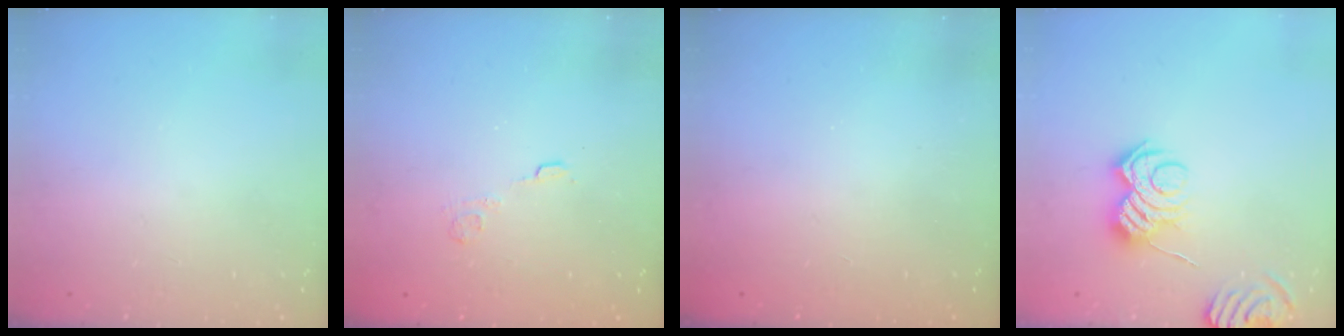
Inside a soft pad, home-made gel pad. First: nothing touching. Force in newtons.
{"total": 2.7, "press": 2.3, "slide": 1.4}
{"total": 2.3, "press": 2.2, "slide": 0.7}
{"total": 9.7, "press": 9.6, "slide": 0.8}